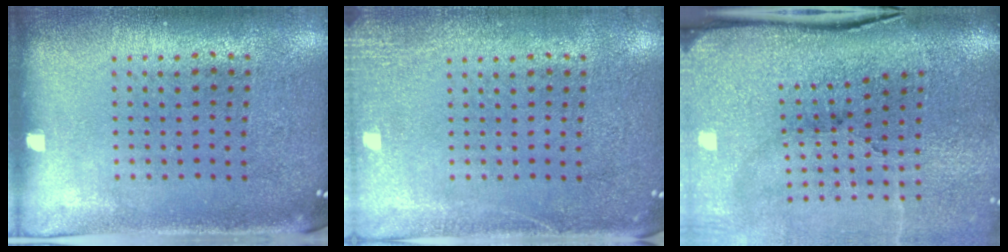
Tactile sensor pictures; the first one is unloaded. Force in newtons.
{"total": 2.5, "press": 2.4, "slide": 0.3}
{"total": 5.1, "press": 4.0, "slide": 3.1}